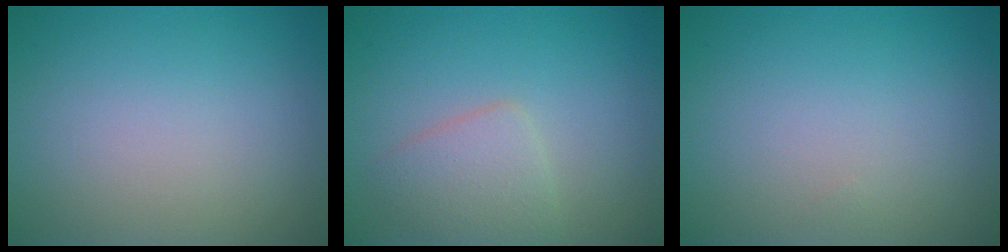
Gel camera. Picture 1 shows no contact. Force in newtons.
{"total": 2.6, "press": 2.6, "slide": 0.2}
{"total": 0.0}